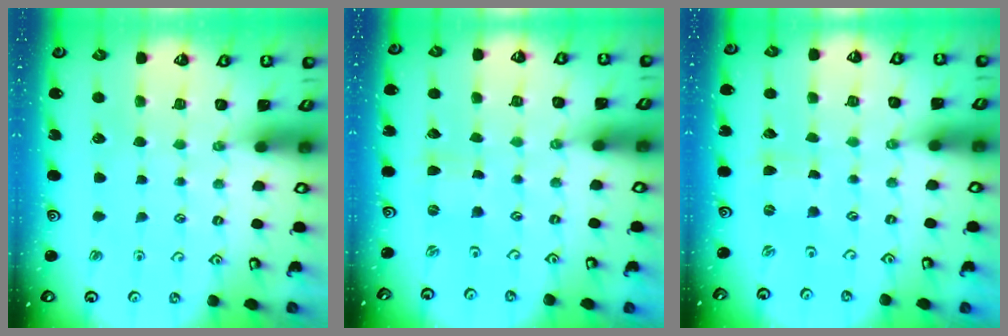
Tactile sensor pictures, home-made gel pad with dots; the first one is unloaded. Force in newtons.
{"total": 0.0}
{"total": 0.0}